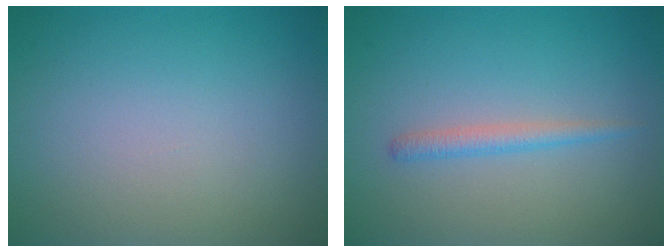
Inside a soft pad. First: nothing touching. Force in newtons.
{"total": 1.5, "press": 1.5, "slide": 0.1}